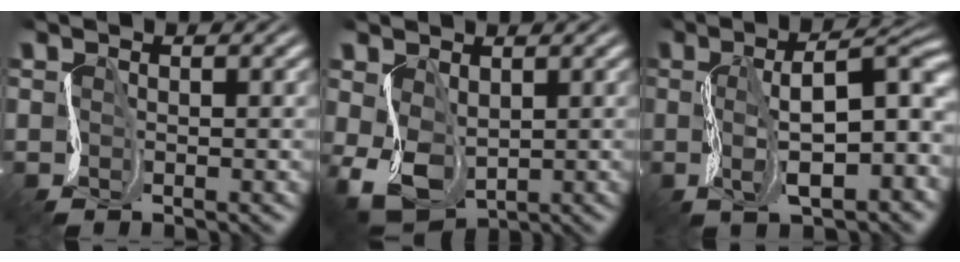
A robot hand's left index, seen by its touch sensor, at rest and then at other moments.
{"total": 3.6, "force": [-0.6, 2.7, 2.3], "torque": [-0.077, -0.010, 0.000]}
{"total": 7.9, "force": [-0.4, 2.4, 7.5], "torque": [-0.117, 0.012, -0.006]}